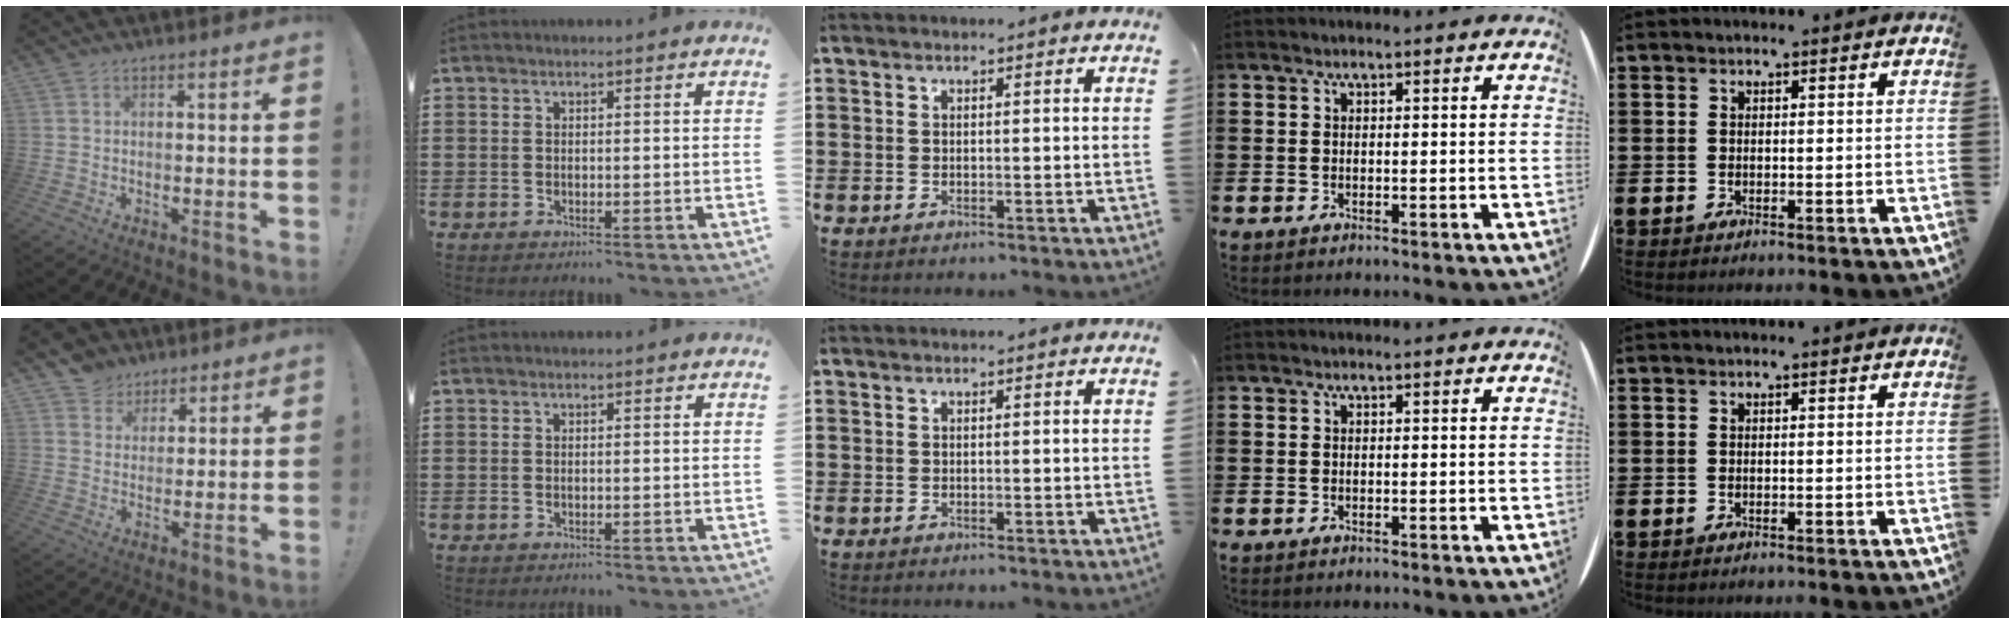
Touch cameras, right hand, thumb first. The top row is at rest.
{"thumb": {"total": 6.0, "force": [3.8, 4.5, 0.2], "torque": [-0.013, -0.029, 0.078]}}